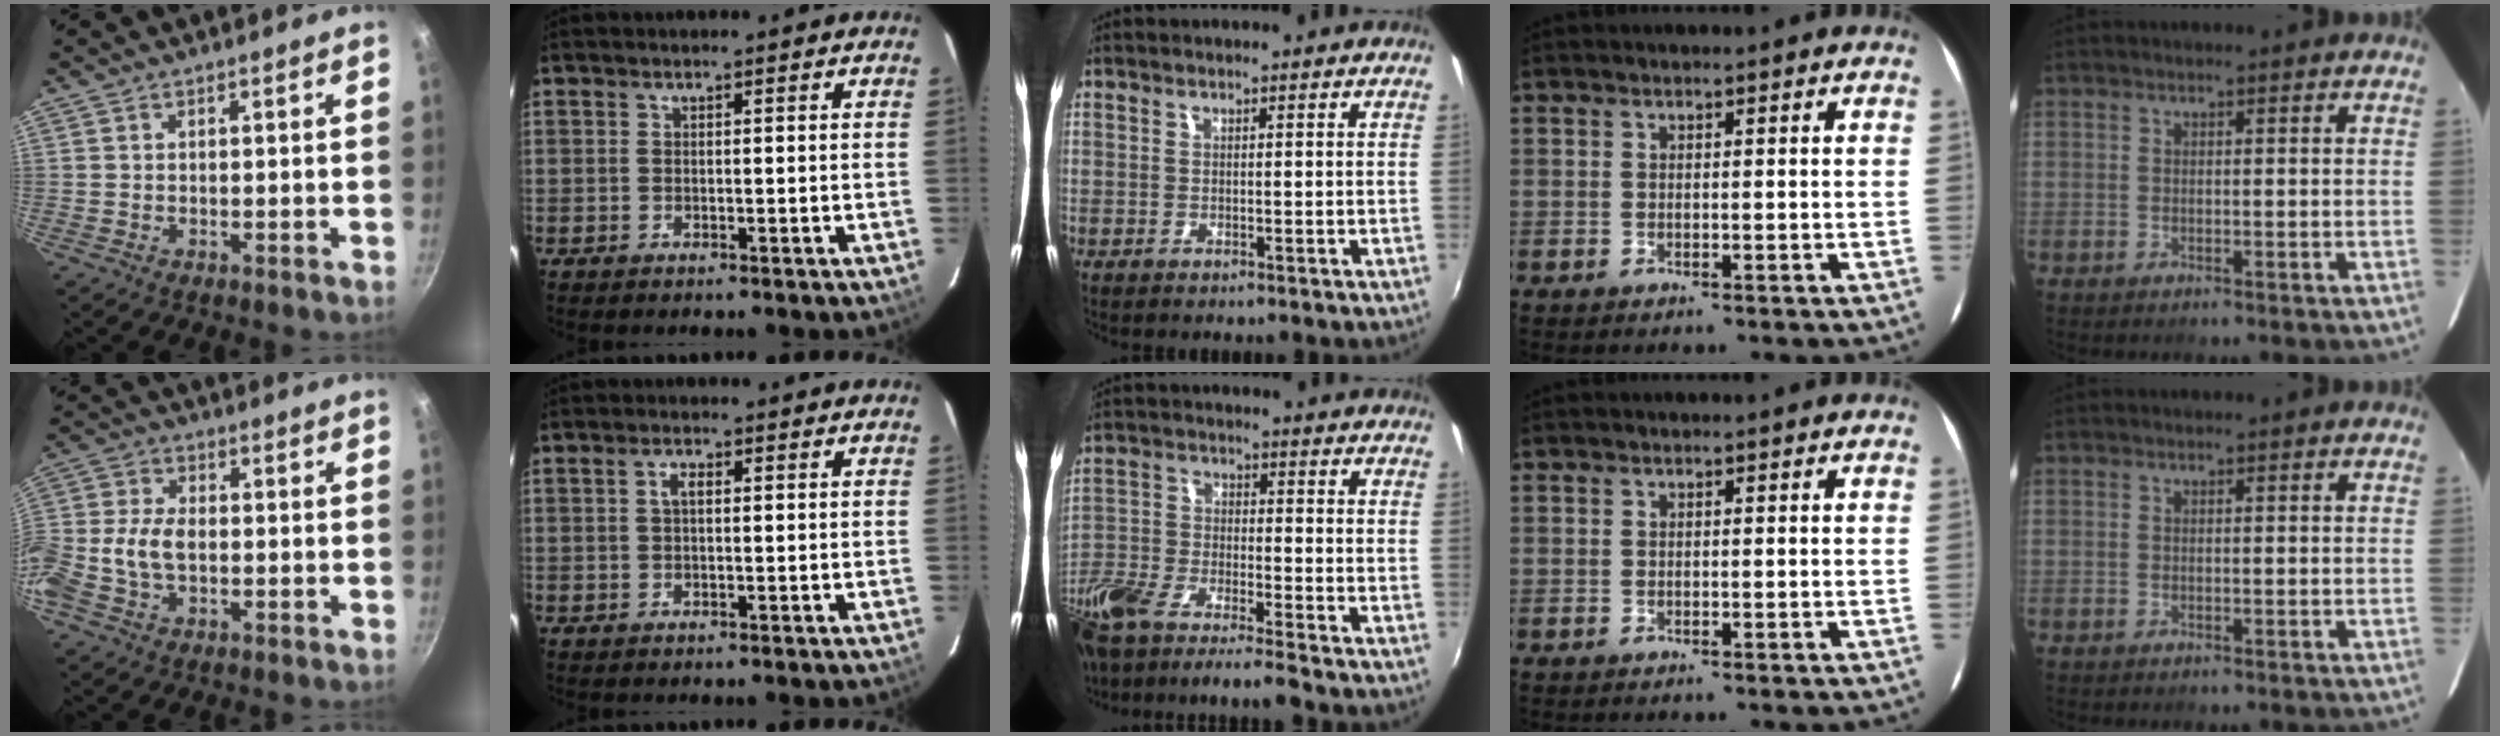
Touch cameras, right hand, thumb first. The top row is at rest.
{"thumb": {"total": 9.6, "force": [-1.8, 5.9, 7.3], "torque": [-0.153, 0.023, -0.048]}, "index": {"total": 1.9, "force": [0.3, 0.9, 1.7], "torque": [-0.033, 0.006, 0.004]}, "middle": {"total": 13.9, "force": [-11.6, 1.8, 7.4], "torque": [-0.176, -0.030, -0.223]}}